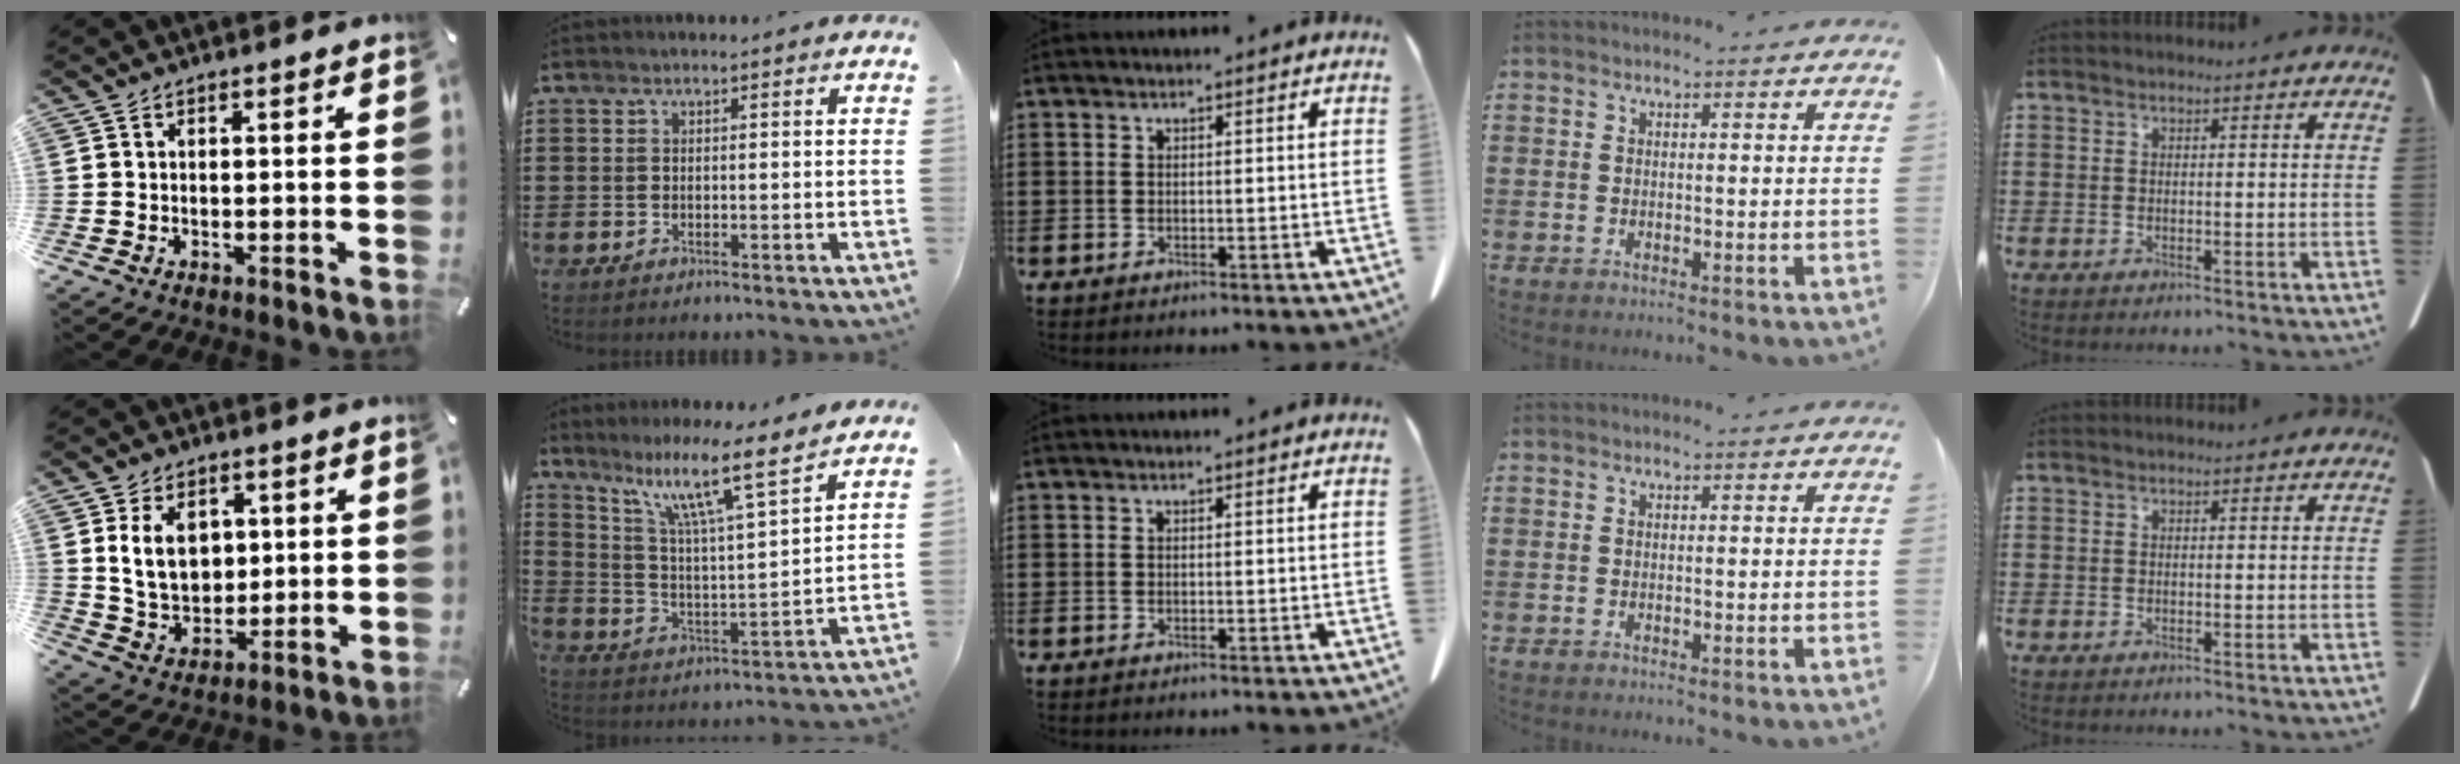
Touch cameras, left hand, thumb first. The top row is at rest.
{"thumb": {"total": 10.0, "force": [2.7, 7.8, 5.6], "torque": [-0.110, 0.000, 0.048]}, "index": {"total": 11.1, "force": [8.1, 0.7, 7.6], "torque": [-0.156, -0.047, 0.129]}}